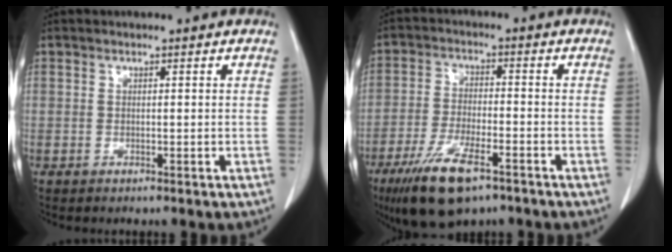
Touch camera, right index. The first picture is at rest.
{"total": 11.3, "force": [-7.2, 3.3, 8.1], "torque": [-0.156, -0.019, -0.122]}